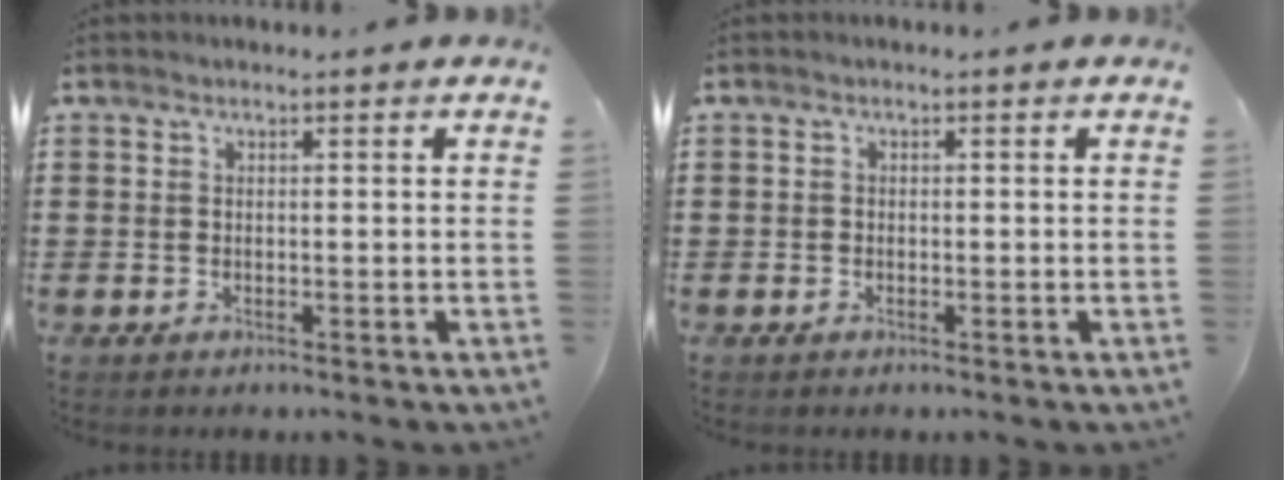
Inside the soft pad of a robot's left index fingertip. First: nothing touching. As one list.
[{"total": 0.6, "force": [-0.4, 0.4, 0.1], "torque": [-0.004, 0.000, -0.009]}]